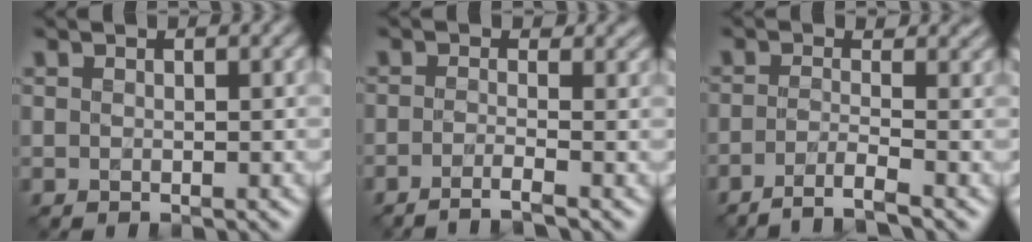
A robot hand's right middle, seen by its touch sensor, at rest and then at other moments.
{"total": 2.3, "force": [-1.3, 0.5, 1.8], "torque": [-0.023, -0.001, -0.039]}
{"total": 3.3, "force": [-1.9, 0.7, 2.6], "torque": [-0.039, 0.005, -0.052]}